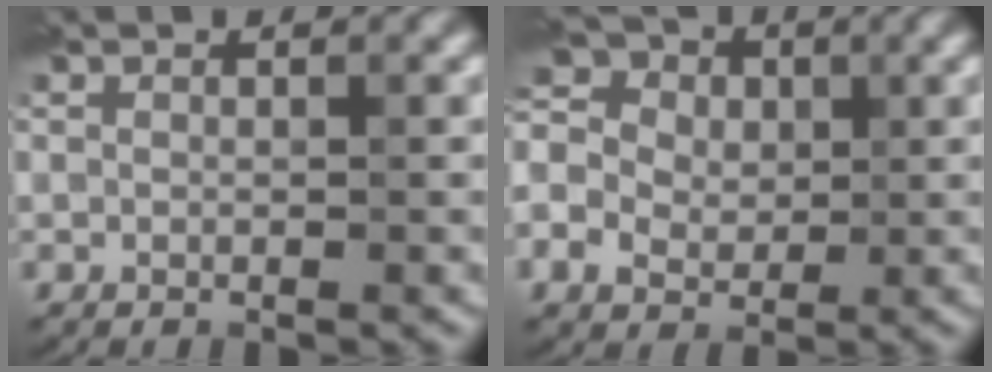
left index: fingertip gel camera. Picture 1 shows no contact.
{"total": 7.0, "force": [0.5, 5.8, 3.9], "torque": [-0.087, 0.027, -0.013]}